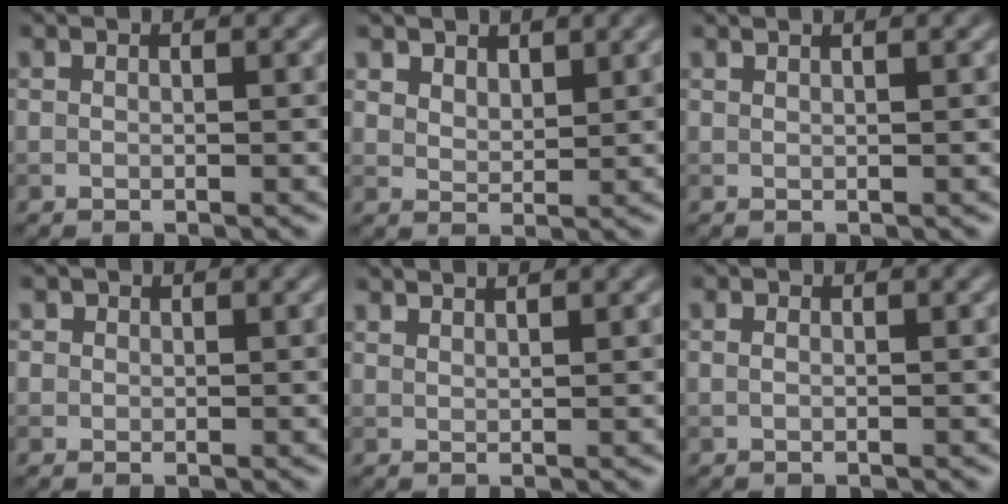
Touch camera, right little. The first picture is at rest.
{"total": 2.7, "force": [2.2, 1.4, 0.9], "torque": [-0.027, -0.007, 0.046]}
{"total": 1.6, "force": [1.2, 0.6, 1.0], "torque": [0.000, -0.004, 0.002]}
{"total": 1.0, "force": [0.4, 0.9, 0.1], "torque": [0.004, -0.003, 0.002]}
{"total": 2.2, "force": [1.9, 0.6, 0.9], "torque": [0.004, 0.002, 0.011]}
{"total": 0.6, "force": [0.0, 0.3, 0.5], "torque": [-0.012, -0.003, 0.000]}